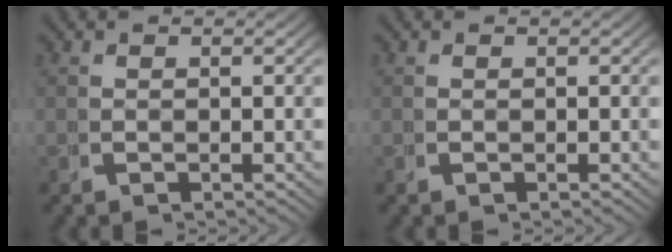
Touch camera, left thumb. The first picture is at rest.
{"total": 0.0}